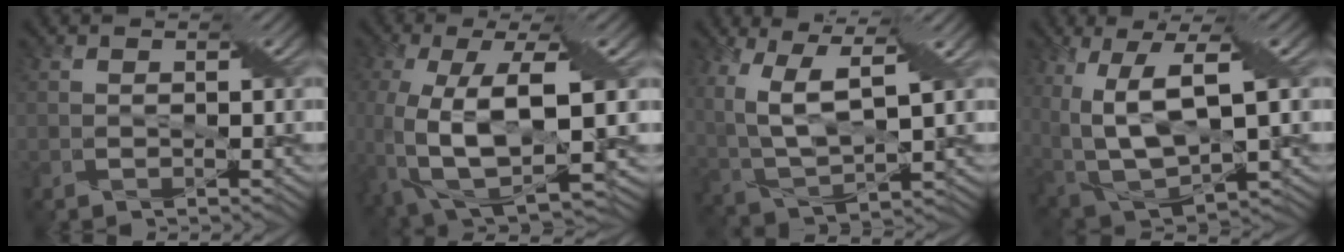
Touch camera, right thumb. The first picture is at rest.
{"total": 14.9, "force": [-2.2, 6.6, 13.1], "torque": [-0.296, -0.028, -0.020]}
{"total": 10.9, "force": [3.3, 5.1, 9.1], "torque": [-0.219, -0.005, 0.070]}
{"total": 13.8, "force": [2.4, 6.4, 11.9], "torque": [-0.263, -0.010, 0.061]}